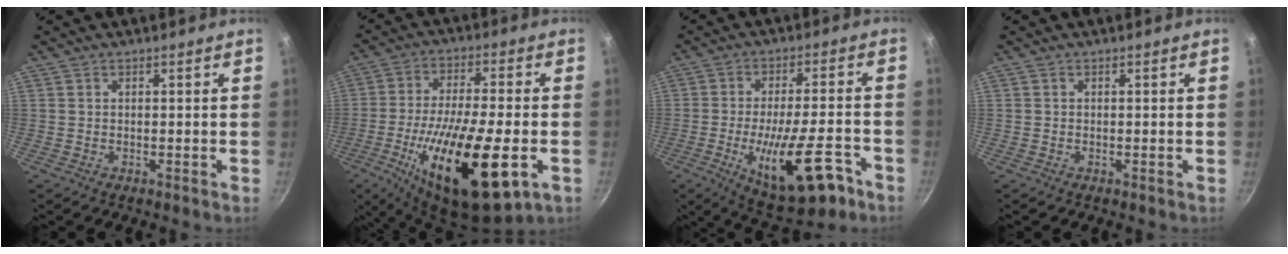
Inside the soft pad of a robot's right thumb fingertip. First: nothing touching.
{"total": 22.3, "force": [-7.3, 6.9, 19.9], "torque": [-0.345, 0.007, -0.126]}
{"total": 17.5, "force": [-7.4, 6.1, 14.6], "torque": [-0.213, 0.023, -0.106]}
{"total": 0.0}